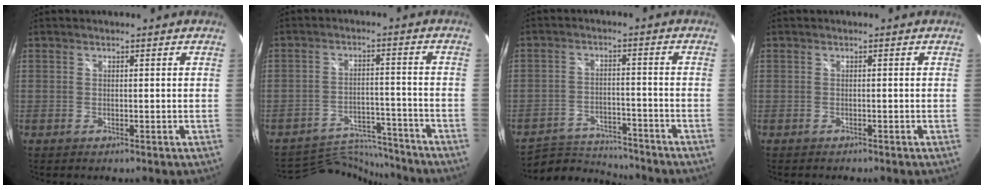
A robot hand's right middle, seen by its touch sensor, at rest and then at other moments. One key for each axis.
{"total": 10.9, "fx": -10.8, "fy": 1.1, "fz": 0.5, "tx": -0.029, "ty": 0.011, "tz": -0.171}
{"total": 9.4, "fx": -9.2, "fy": 1.7, "fz": 1.2, "tx": -0.045, "ty": 0.010, "tz": -0.151}
{"total": 0.6, "fx": -0.6, "fy": 0.2, "fz": 0.1, "tx": -0.001, "ty": -0.003, "tz": -0.010}